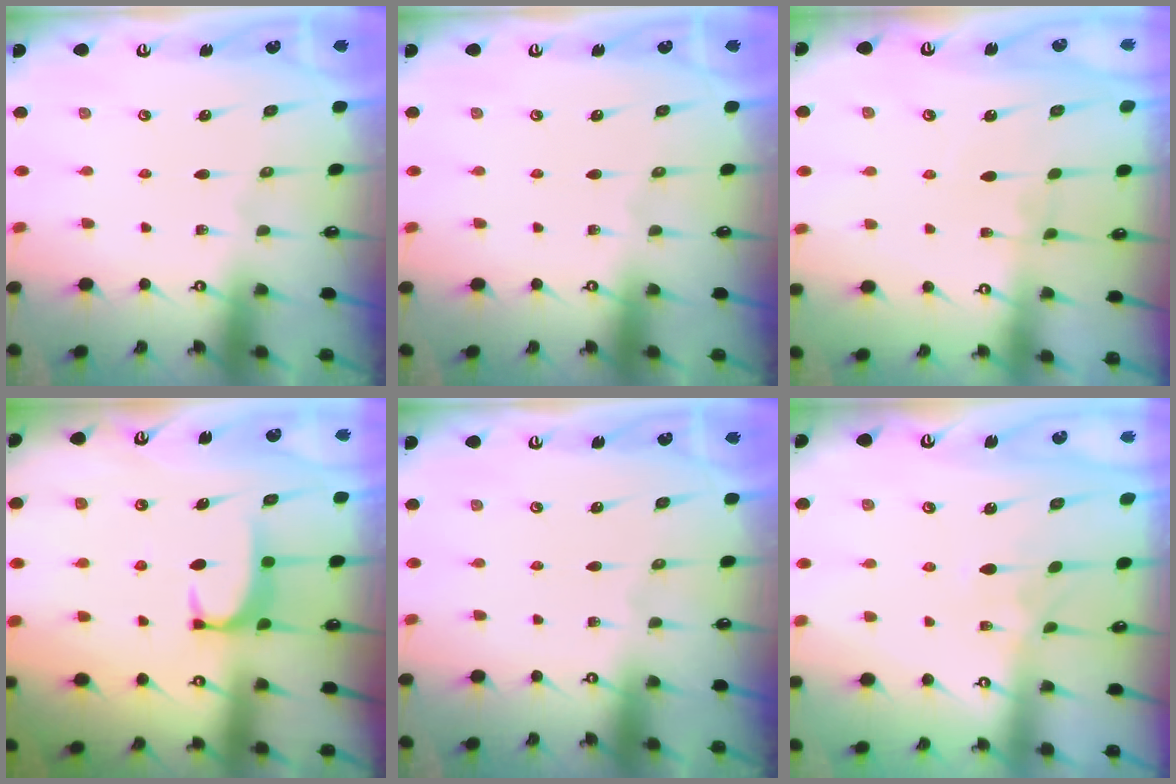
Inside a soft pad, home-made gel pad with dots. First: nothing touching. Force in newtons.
{"total": 0.0}
{"total": 2.8, "press": 2.7, "slide": 0.4}
{"total": 1.9, "press": 1.9, "slide": 0.4}
{"total": 0.0}
{"total": 3.8, "press": 3.7, "slide": 0.8}